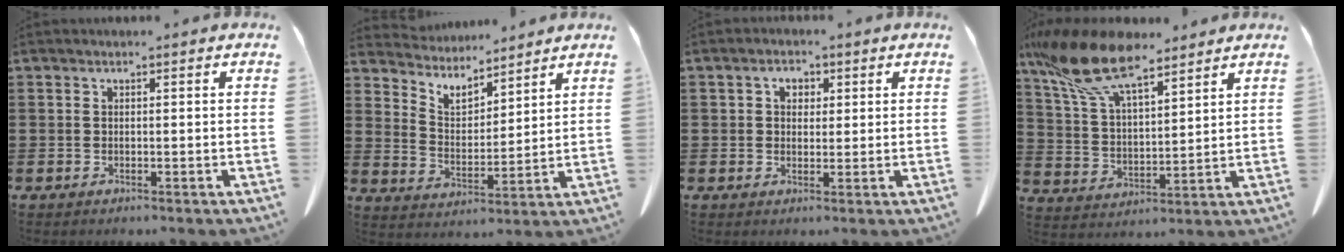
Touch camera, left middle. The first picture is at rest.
{"total": 5.1, "force": [4.9, 1.5, 0.4], "torque": [-0.036, -0.034, 0.084]}
{"total": 2.5, "force": [0.8, 2.1, 1.2], "torque": [-0.024, 0.007, 0.010]}
{"total": 12.8, "force": [9.4, 3.7, 7.8], "torque": [-0.191, -0.031, 0.166]}